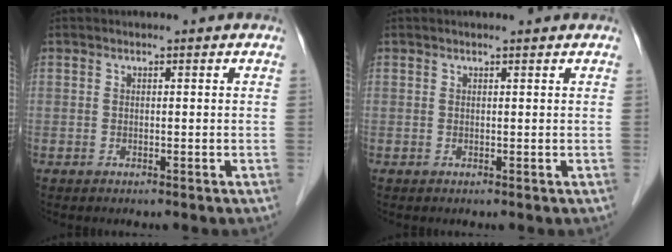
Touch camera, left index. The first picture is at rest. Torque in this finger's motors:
{"motor_torque": [0.19, -0.08, 0.03, 0.01]}